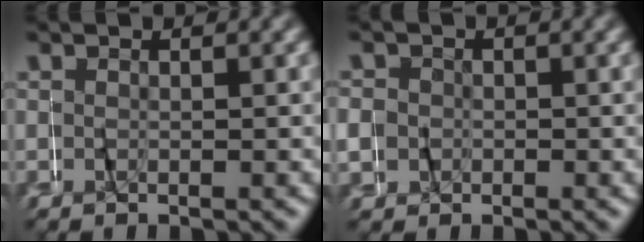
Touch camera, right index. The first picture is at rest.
{"total": 4.6, "force": [0.6, 4.4, 1.2], "torque": [-0.028, 0.009, 0.003]}